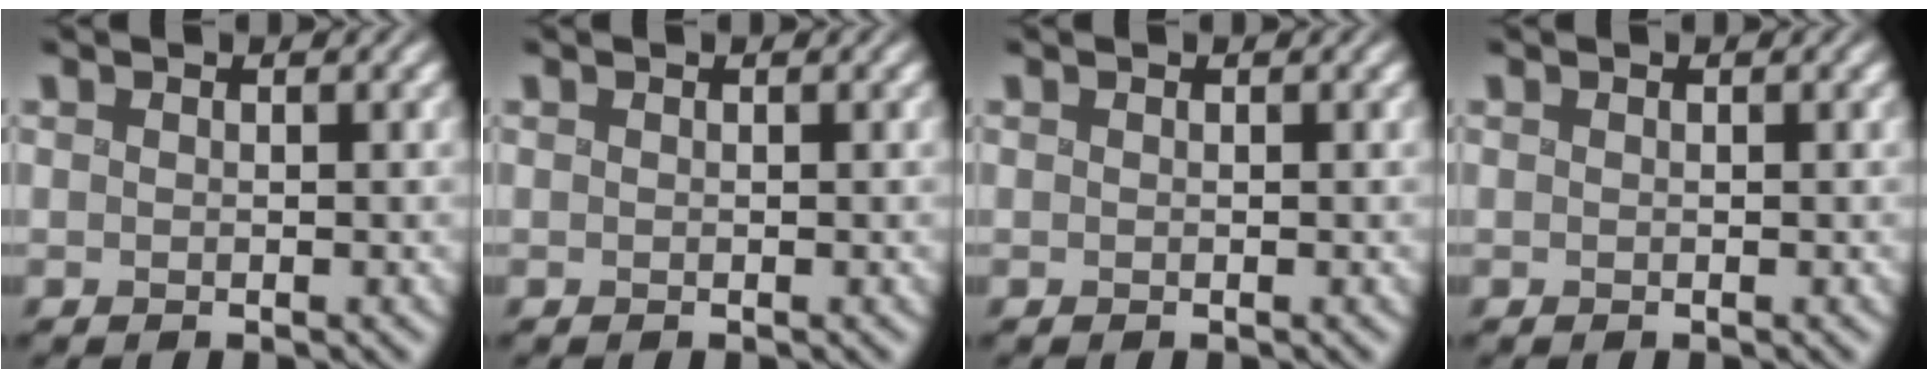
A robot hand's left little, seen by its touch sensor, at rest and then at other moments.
{"total": 0.0}
{"total": 0.0}
{"total": 0.0}